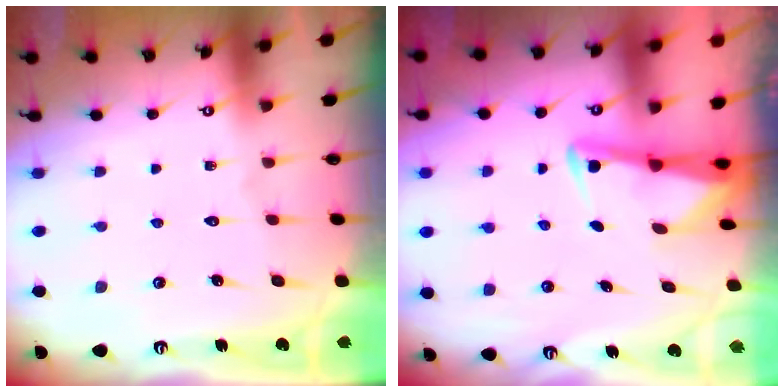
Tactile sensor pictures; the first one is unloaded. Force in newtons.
{"total": 2.9, "press": 2.9, "slide": 0.4}